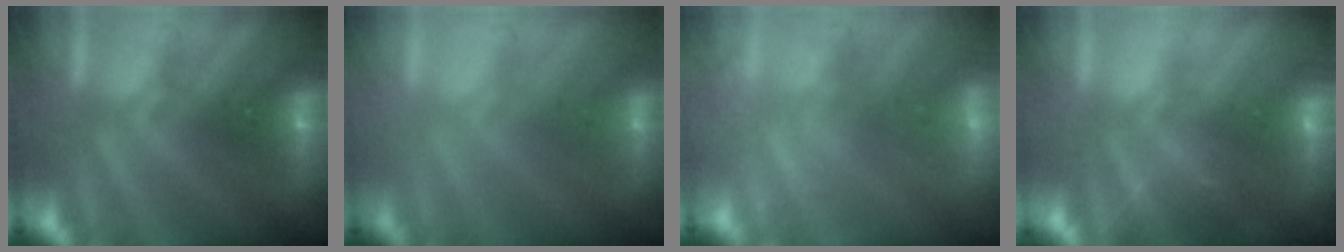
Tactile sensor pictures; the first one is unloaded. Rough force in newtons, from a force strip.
{"total": 2.0}
{"total": 2.0}
{"total": 2.8}